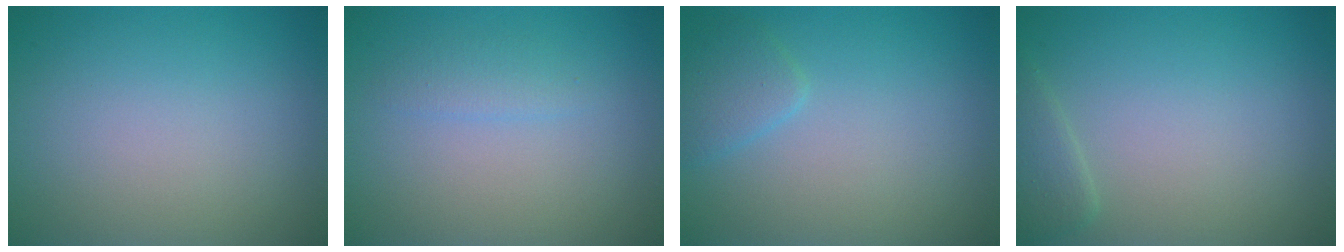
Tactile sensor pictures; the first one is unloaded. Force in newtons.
{"total": 1.2, "press": 1.2, "slide": 0.1}
{"total": 1.7, "press": 1.7, "slide": 0.1}
{"total": 1.6, "press": 1.6, "slide": 0.1}